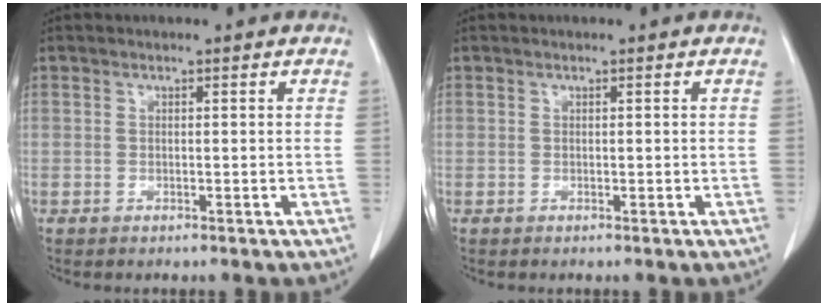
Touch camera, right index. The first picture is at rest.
{"total": 0.0}